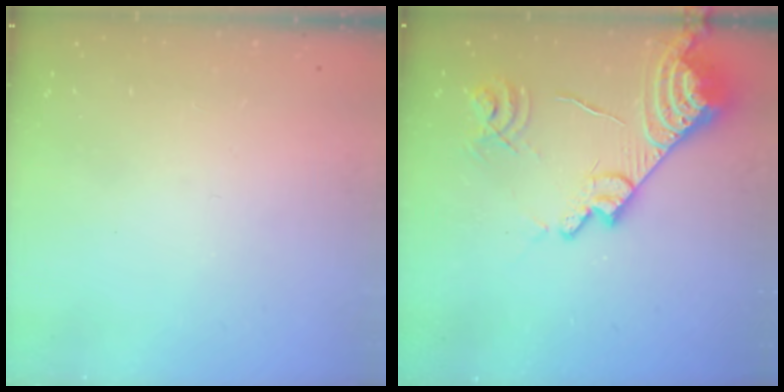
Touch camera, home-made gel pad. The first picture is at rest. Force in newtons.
{"total": 18.0, "press": 17.9, "slide": 1.8}